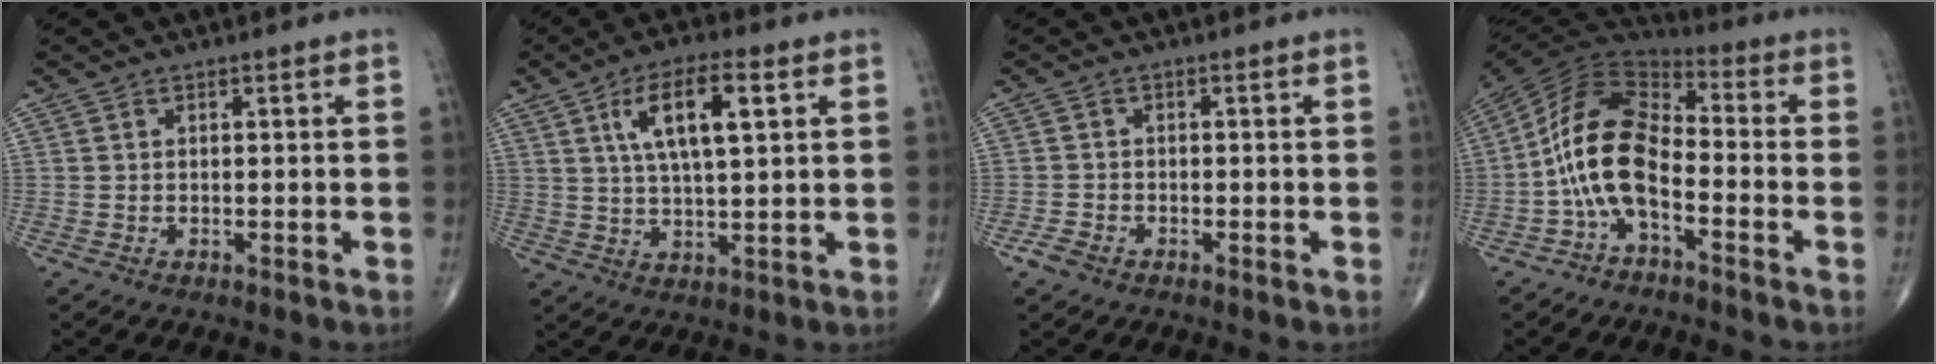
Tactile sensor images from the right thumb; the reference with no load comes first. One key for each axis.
{"total": 10.6, "fx": 3.7, "fy": 3.5, "fz": 9.3, "tx": -0.161, "ty": -0.002, "tz": 0.069}
{"total": 2.4, "fx": -1.5, "fy": 1.4, "fz": 1.2, "tx": -0.027, "ty": 0.000, "tz": -0.030}
{"total": 13.5, "fx": -3.9, "fy": 6.8, "fz": 11.0, "tx": -0.212, "ty": 0.060, "tz": -0.084}